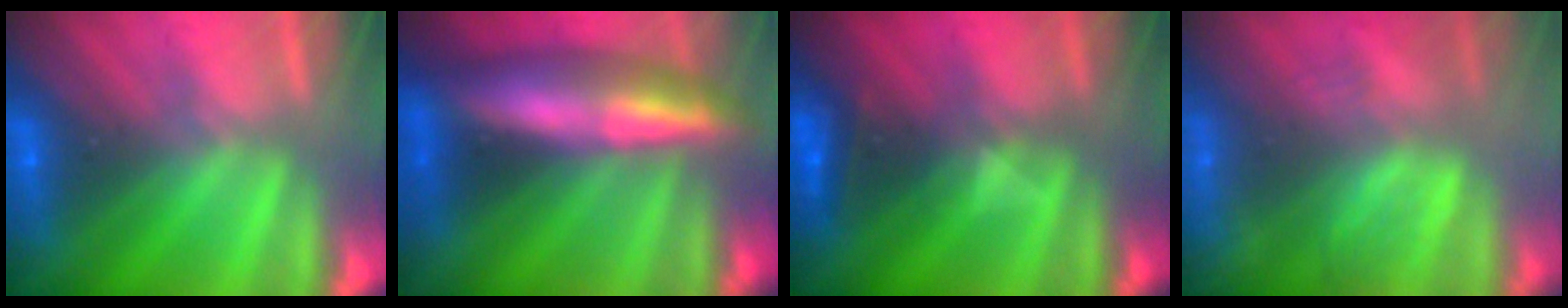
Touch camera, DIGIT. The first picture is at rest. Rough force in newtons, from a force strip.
{"total": 8.1}
{"total": 2.9}
{"total": 4.1}